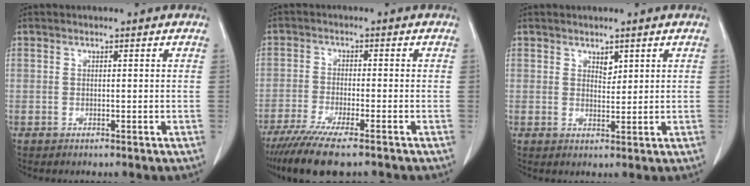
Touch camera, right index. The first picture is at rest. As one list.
[{"total": 9.5, "force": [-7.3, 0.8, 6.0], "torque": [-0.099, -0.023, -0.120]}, {"total": 1.7, "force": [1.2, 0.9, 0.9], "torque": [-0.014, -0.005, 0.023]}]